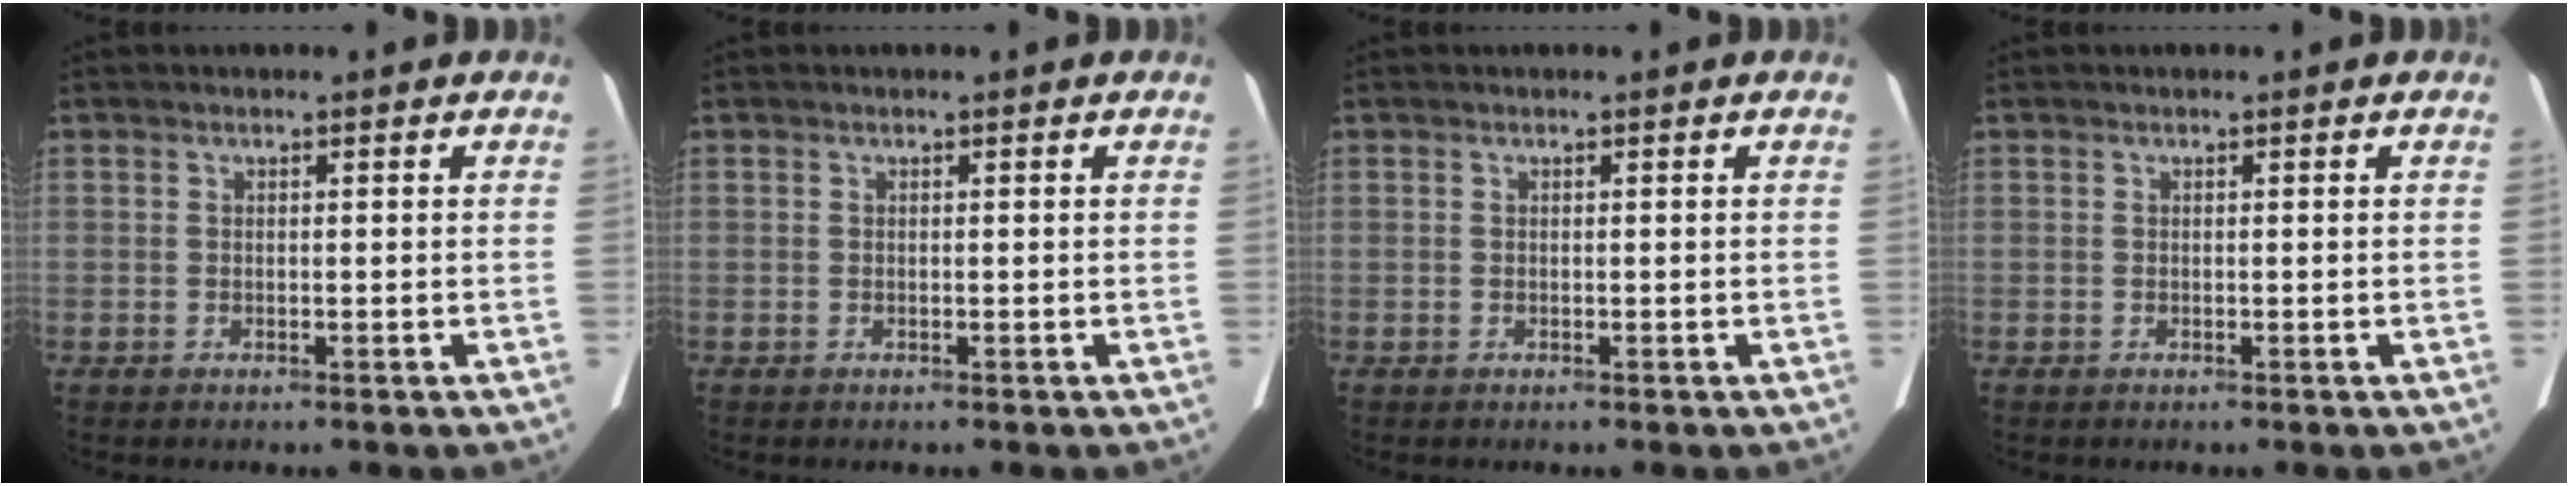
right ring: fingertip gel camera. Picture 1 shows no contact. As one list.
[{"total": 0.0}, {"total": 0.0}, {"total": 0.0}]